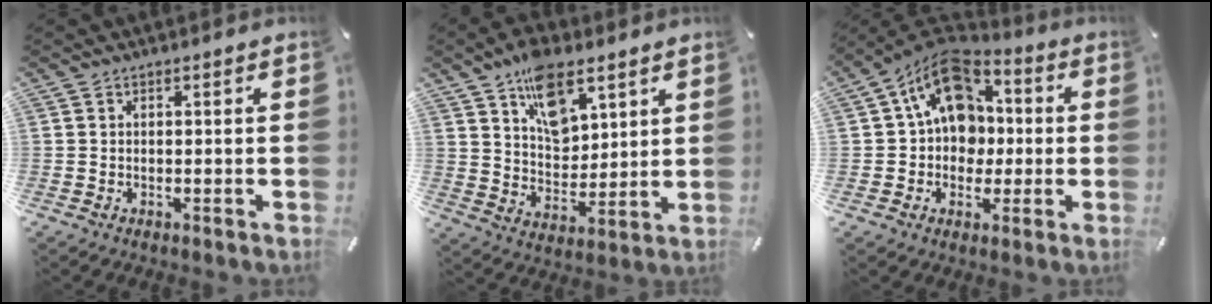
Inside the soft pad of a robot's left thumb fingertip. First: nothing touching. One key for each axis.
{"total": 10.0, "fx": 5.2, "fy": 7.9, "fz": 3.4, "tx": -0.041, "ty": -0.025, "tz": 0.095}
{"total": 15.1, "fx": 3.4, "fy": 11.9, "fz": 8.6, "tx": -0.148, "ty": -0.013, "tz": 0.067}